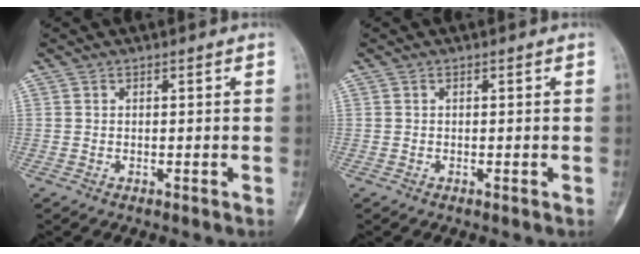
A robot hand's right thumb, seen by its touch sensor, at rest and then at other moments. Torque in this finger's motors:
{"motor_torque": [-0.20, -0.51, -0.06, 0.44, 0.00]}